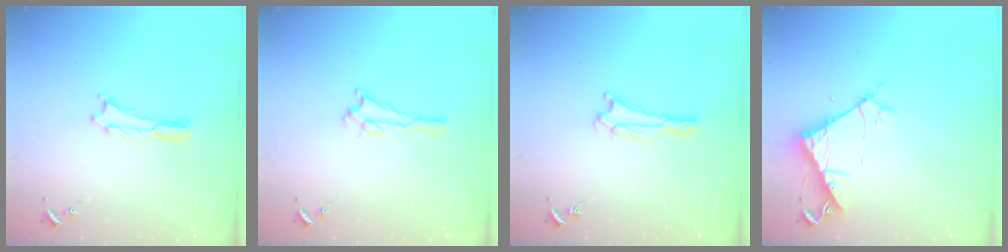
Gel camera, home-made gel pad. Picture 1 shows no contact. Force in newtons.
{"total": 1.5, "press": 1.4, "slide": 0.2}
{"total": 0.7, "press": 0.7, "slide": 0.1}
{"total": 7.2, "press": 7.2, "slide": 0.5}